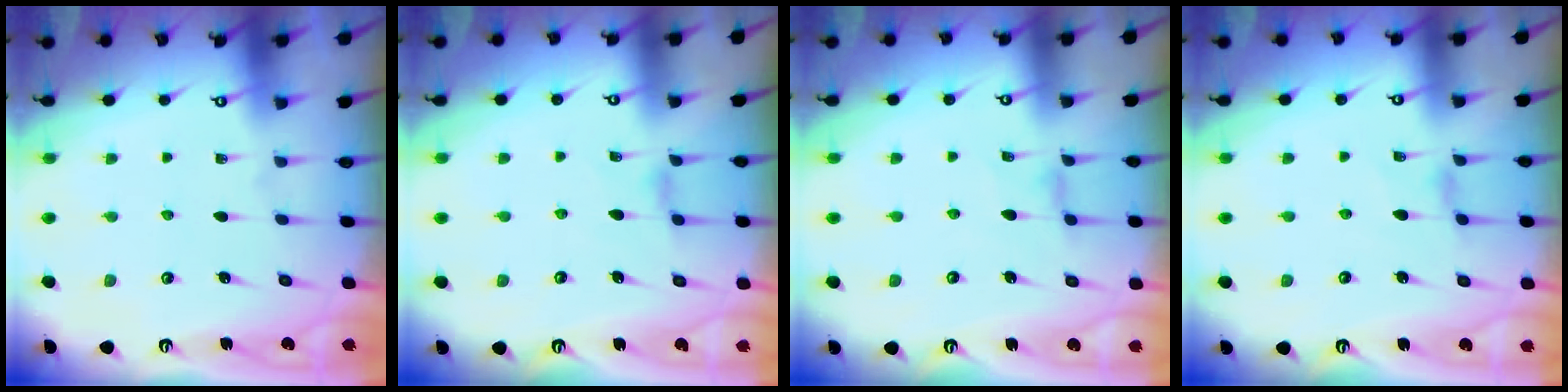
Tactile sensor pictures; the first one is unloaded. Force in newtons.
{"total": 2.8, "press": 2.8, "slide": 0.6}
{"total": 1.4, "press": 1.3, "slide": 0.4}
{"total": 0.7, "press": 0.6, "slide": 0.3}